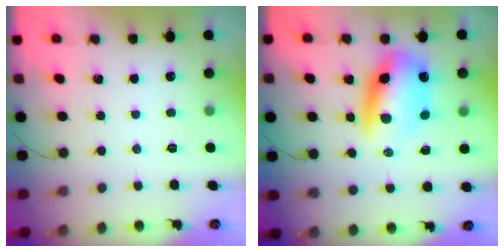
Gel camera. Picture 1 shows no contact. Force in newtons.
{"total": 11.8, "press": 11.5, "slide": 2.8}